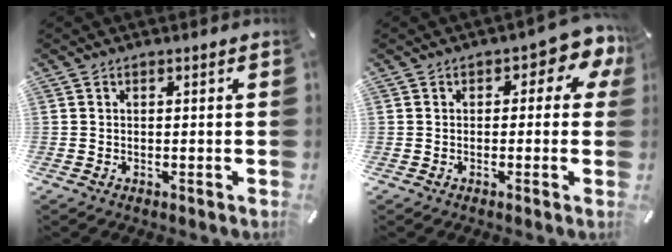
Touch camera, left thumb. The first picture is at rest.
{"total": 5.1, "force": [1.6, 2.9, 4.0], "torque": [-0.050, -0.004, 0.021]}